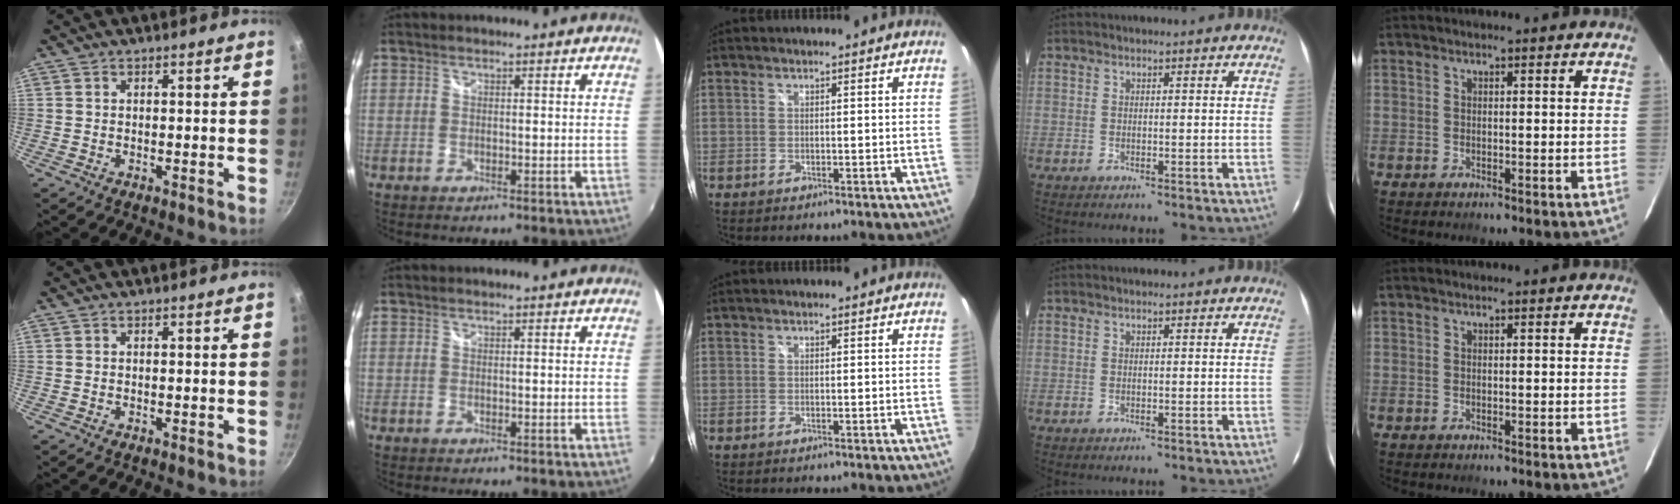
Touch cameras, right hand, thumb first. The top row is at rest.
{}